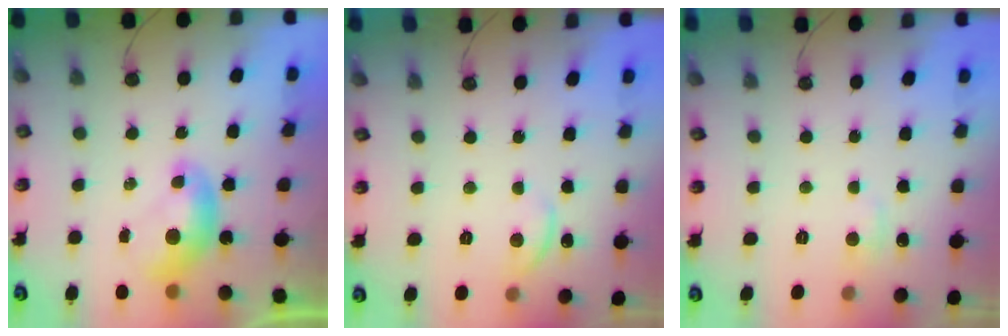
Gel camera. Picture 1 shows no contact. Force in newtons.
{"total": 1.3, "press": 1.1, "slide": 0.5}
{"total": 2.5, "press": 2.4, "slide": 0.5}